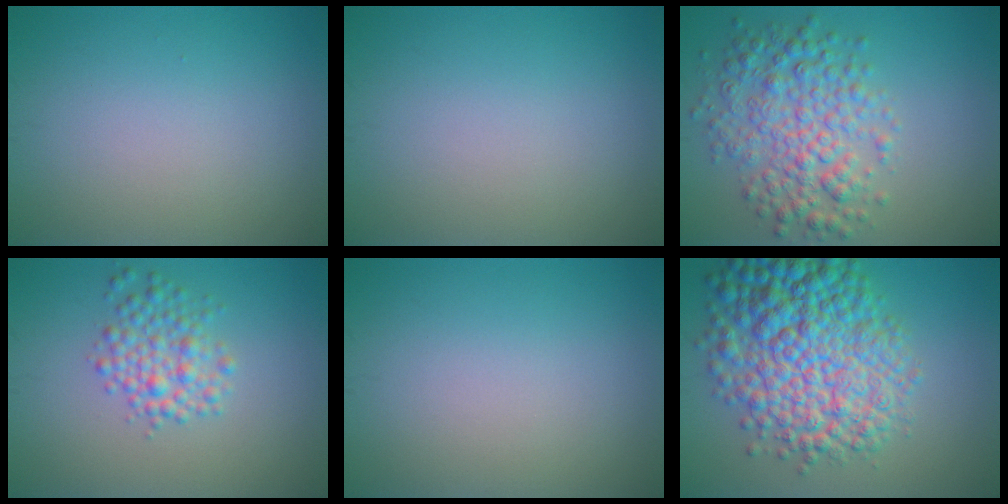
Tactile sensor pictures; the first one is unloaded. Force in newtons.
{"total": 0.0}
{"total": 5.8, "press": 5.8, "slide": 0.0}
{"total": 3.2, "press": 3.2, "slide": 0.1}
{"total": 0.0}
{"total": 11.1, "press": 11.1, "slide": 0.2}